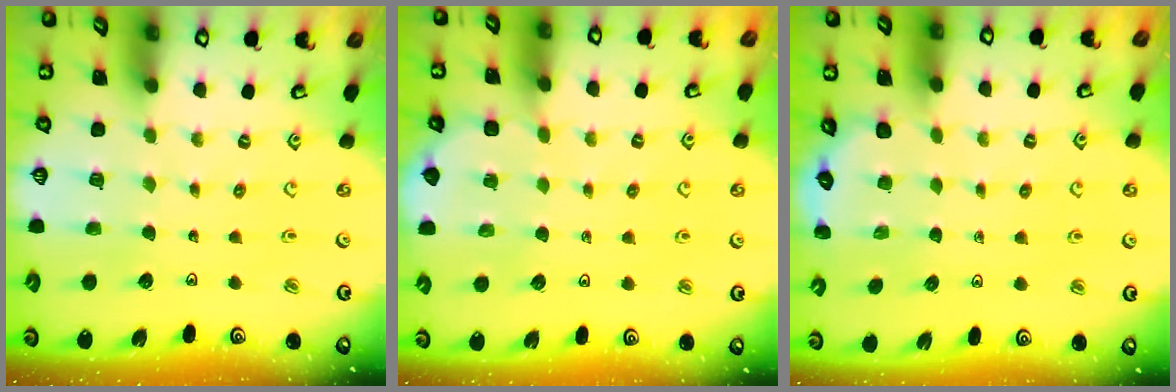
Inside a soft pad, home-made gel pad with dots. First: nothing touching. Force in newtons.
{"total": 2.3, "press": 2.3, "slide": 0.2}
{"total": 2.3, "press": 1.9, "slide": 1.3}